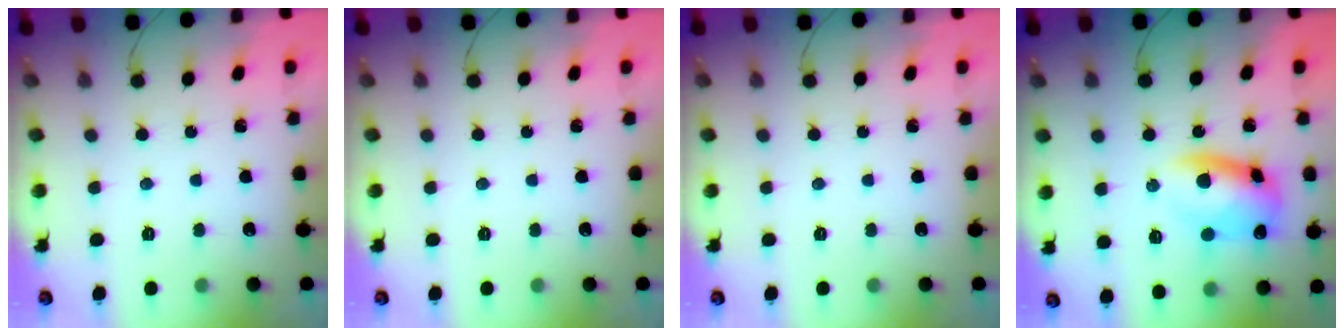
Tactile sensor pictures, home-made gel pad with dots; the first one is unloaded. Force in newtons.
{"total": 0.0}
{"total": 0.0}
{"total": 10.6, "press": 10.5, "slide": 1.2}